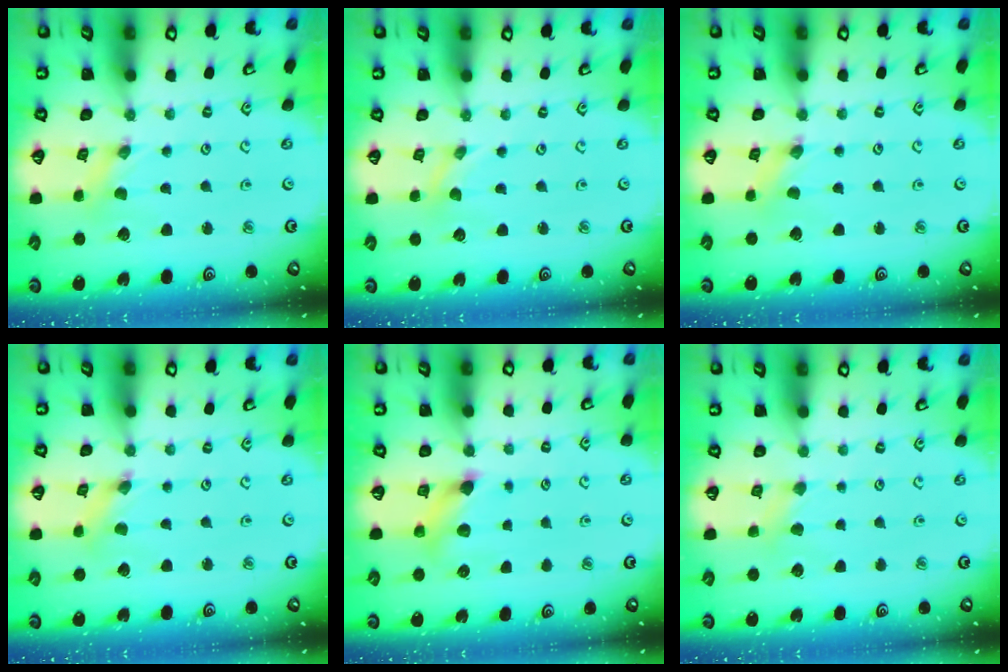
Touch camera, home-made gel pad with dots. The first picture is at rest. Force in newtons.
{"total": 0.0}
{"total": 0.0}
{"total": 2.1, "press": 2.1, "slide": 0.3}
{"total": 5.9, "press": 5.9, "slide": 0.7}
{"total": 2.8, "press": 2.8, "slide": 0.6}